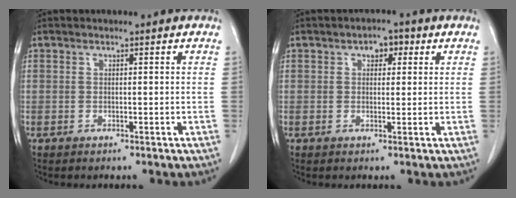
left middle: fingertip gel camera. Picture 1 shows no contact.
{"total": 2.7, "force": [1.2, 1.7, 1.8], "torque": [-0.023, 0.012, 0.015]}